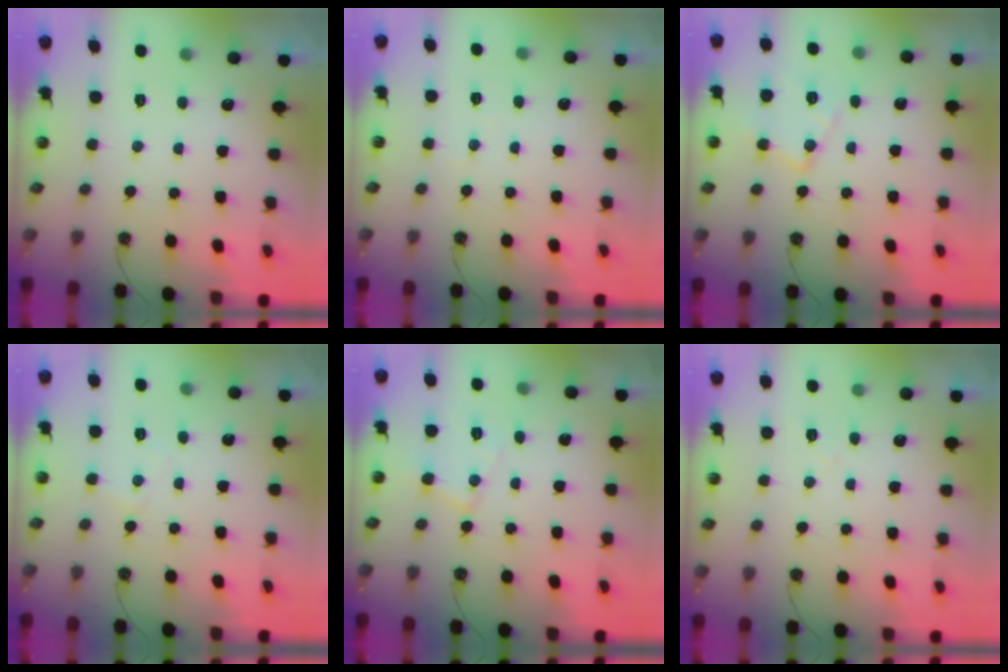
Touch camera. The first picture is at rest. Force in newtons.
{"total": 2.2, "press": 2.2, "slide": 0.4}
{"total": 12.5, "press": 12.5, "slide": 0.9}
{"total": 3.8, "press": 3.7, "slide": 0.6}
{"total": 7.9, "press": 7.9, "slide": 0.6}
{"total": 4.7, "press": 4.7, "slide": 0.5}